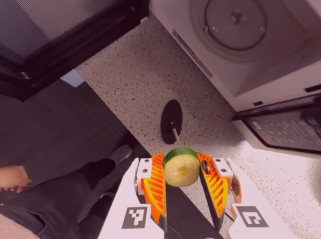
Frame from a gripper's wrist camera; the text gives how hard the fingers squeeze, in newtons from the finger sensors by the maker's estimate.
{"total": 10.9, "left": 11.1, "right": 10.7}